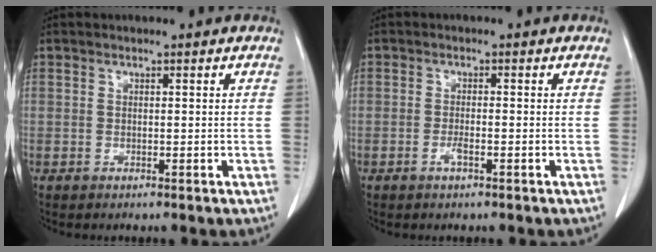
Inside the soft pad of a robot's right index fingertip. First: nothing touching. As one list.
[{"total": 1.6, "force": [-0.8, 0.2, 1.4], "torque": [-0.027, 0.001, -0.014]}]